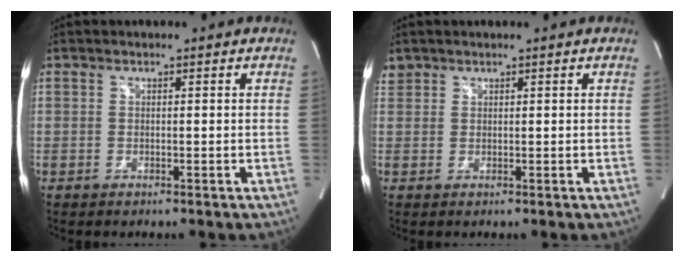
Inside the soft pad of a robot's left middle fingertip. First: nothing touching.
{"total": 1.5, "force": [1.2, 0.8, -0.1], "torque": [0.004, 0.013, 0.023]}